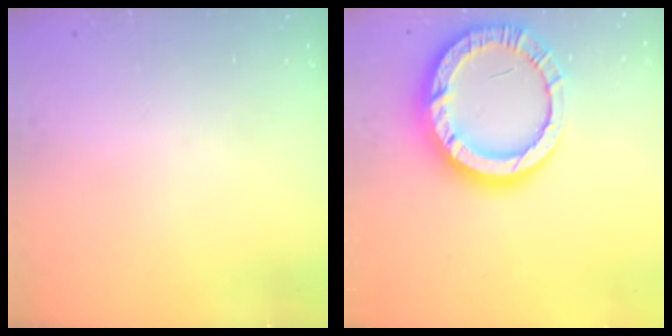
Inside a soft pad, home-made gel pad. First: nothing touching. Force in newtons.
{"total": 18.9, "press": 18.9, "slide": 1.7}